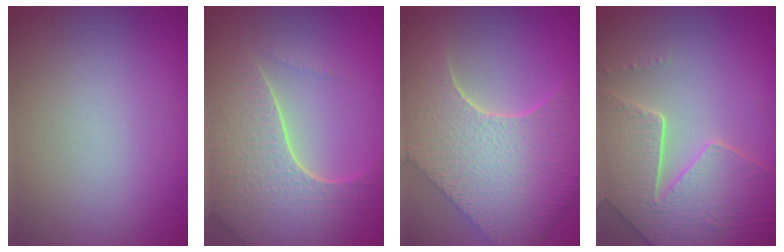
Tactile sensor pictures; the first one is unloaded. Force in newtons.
{"total": 7.2, "press": 5.2, "slide": 4.9}
{"total": 9.4, "press": 7.5, "slide": 5.6}
{"total": 8.2, "press": 5.9, "slide": 5.6}